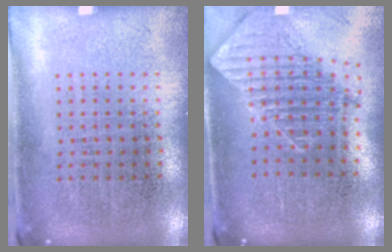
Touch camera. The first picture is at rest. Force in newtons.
{"total": 1.8, "press": 1.4, "slide": 1.2}